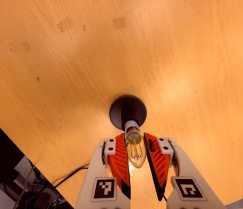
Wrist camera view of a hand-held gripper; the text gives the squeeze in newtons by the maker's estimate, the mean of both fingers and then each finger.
{"total": 11.0, "left": 10.3, "right": 11.8}